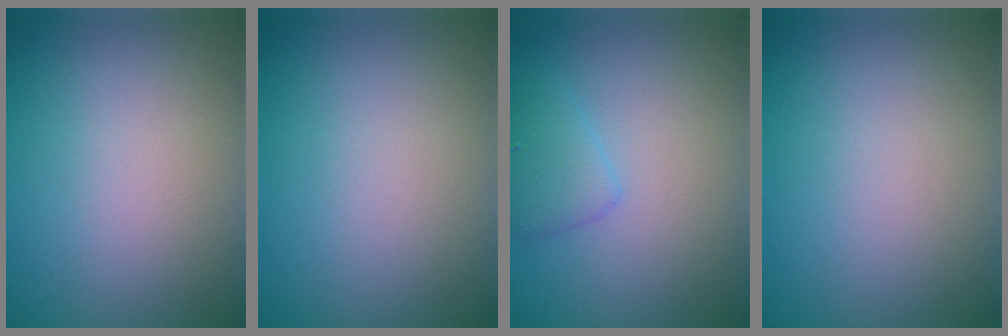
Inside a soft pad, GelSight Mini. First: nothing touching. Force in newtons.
{"total": 0.0}
{"total": 1.8, "press": 1.8, "slide": 0.2}
{"total": 0.0}